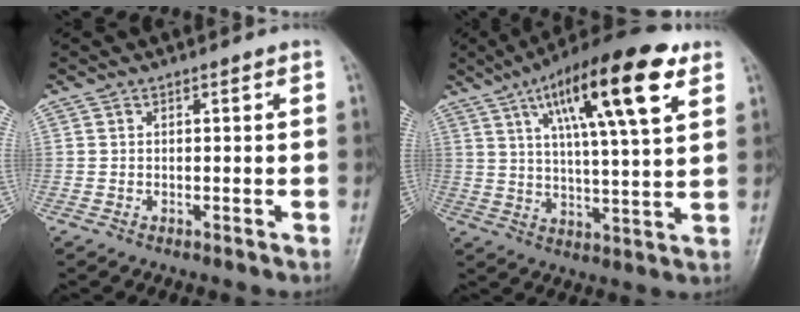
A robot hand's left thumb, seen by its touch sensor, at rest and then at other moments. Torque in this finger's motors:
{"motor_torque": [1.35, 1.36, 1.92, -0.85, 0.38]}